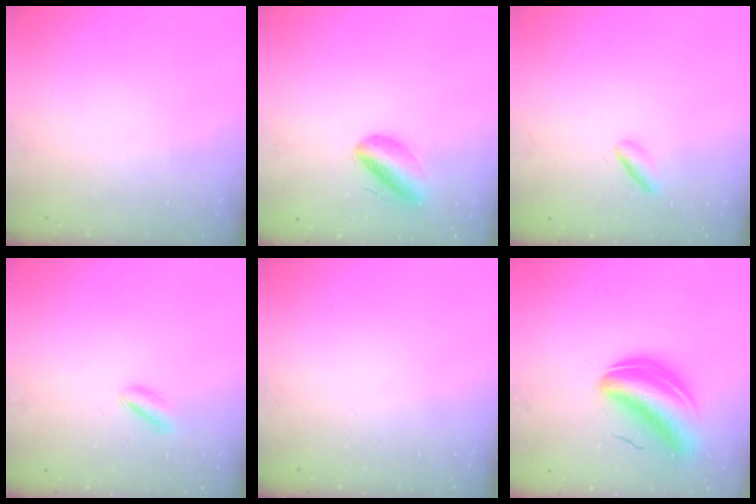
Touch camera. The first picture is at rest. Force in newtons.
{"total": 7.9, "press": 7.7, "slide": 1.9}
{"total": 3.1, "press": 3.0, "slide": 0.9}
{"total": 3.2, "press": 3.0, "slide": 1.0}
{"total": 0.0}
{"total": 9.7, "press": 9.2, "slide": 3.2}